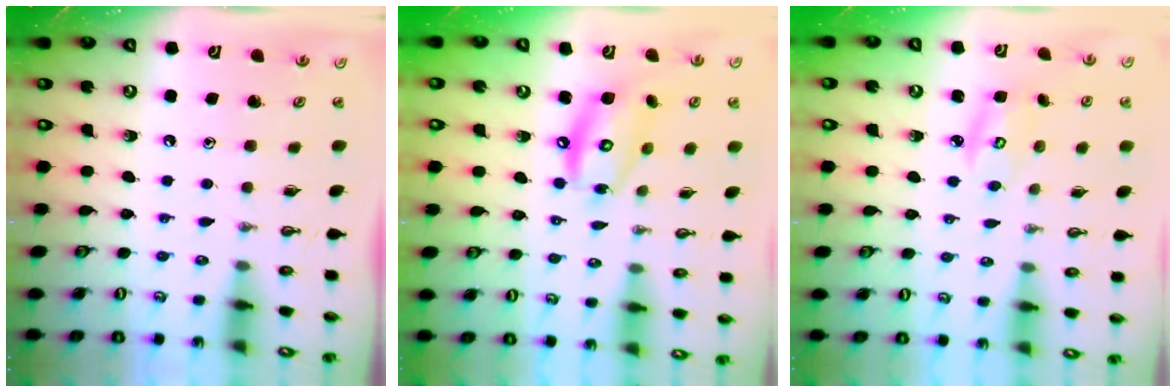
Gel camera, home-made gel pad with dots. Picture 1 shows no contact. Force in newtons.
{"total": 12.2, "press": 12.2, "slide": 1.0}
{"total": 4.0, "press": 4.0, "slide": 0.5}